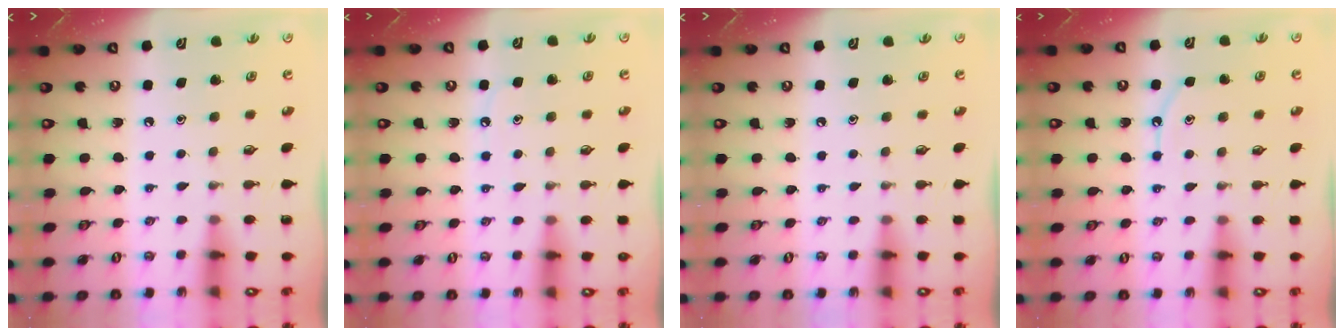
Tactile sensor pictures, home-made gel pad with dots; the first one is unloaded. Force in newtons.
{"total": 7.5, "press": 7.5, "slide": 0.9}
{"total": 2.9, "press": 2.9, "slide": 0.5}
{"total": 6.2, "press": 6.1, "slide": 0.7}